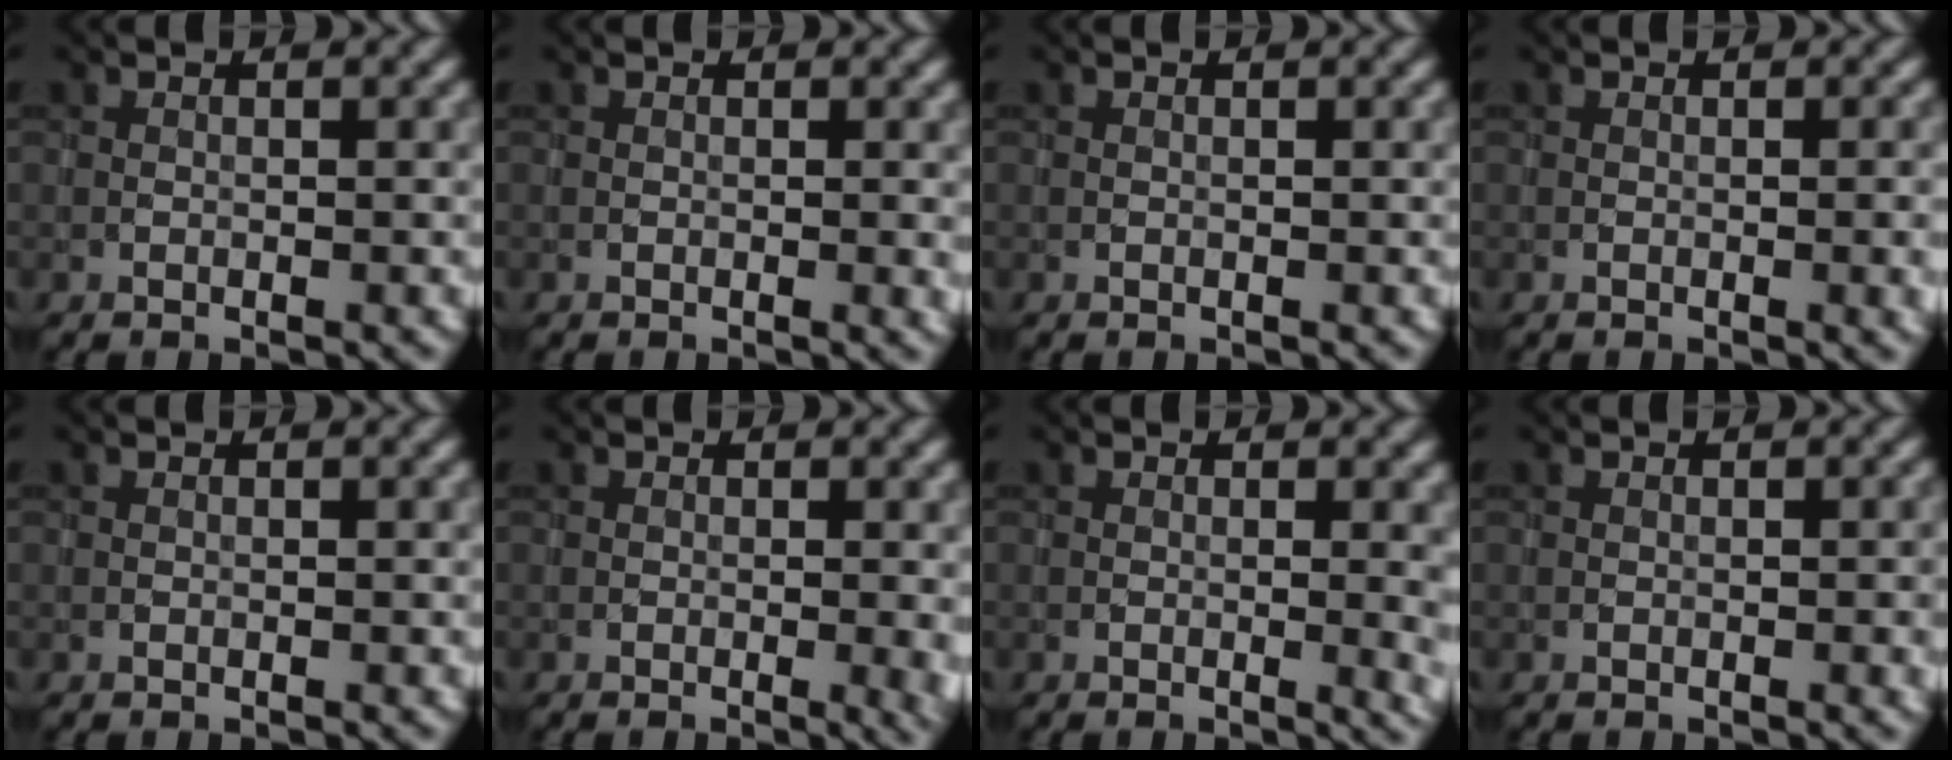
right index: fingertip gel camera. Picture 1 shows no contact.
{"total": 1.0, "force": [0.0, 0.4, 0.9], "torque": [-0.014, -0.006, 0.003]}
{"total": 0.0}
{"total": 2.2, "force": [-0.6, 0.7, 2.0], "torque": [-0.028, -0.006, -0.004]}
{"total": 0.0}
{"total": 2.5, "force": [-0.5, 0.8, 2.3], "torque": [-0.034, -0.009, -0.002]}
{"total": 3.4, "force": [-0.2, 1.5, 3.1], "torque": [-0.030, -0.010, 0.005]}
{"total": 1.2, "force": [-0.4, 0.4, 1.0], "torque": [-0.016, -0.003, -0.002]}